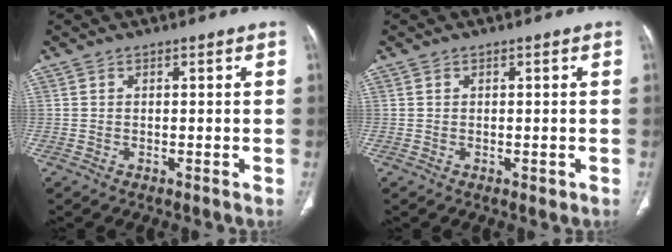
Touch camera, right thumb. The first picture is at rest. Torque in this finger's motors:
{"motor_torque": [0.26, 0.43, -0.19, 0.04, 0.03]}